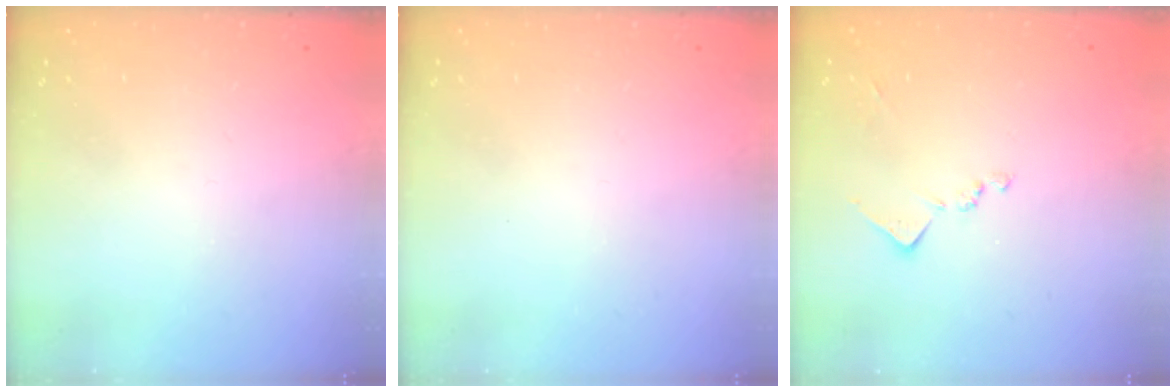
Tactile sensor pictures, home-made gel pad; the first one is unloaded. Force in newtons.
{"total": 0.0}
{"total": 9.2, "press": 9.2, "slide": 0.4}